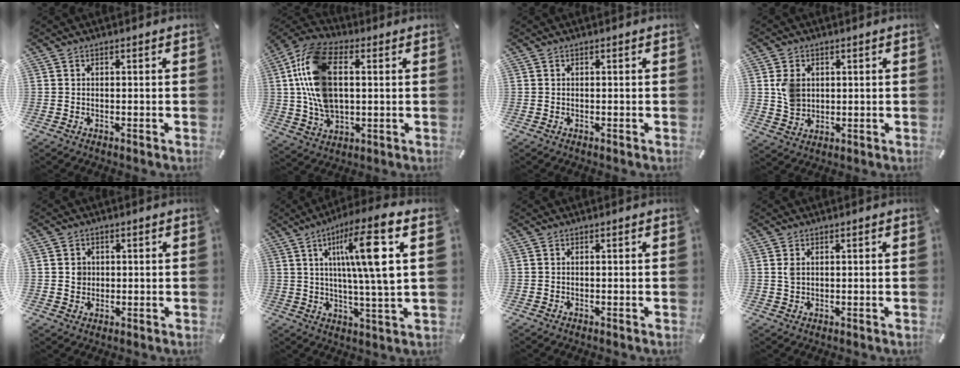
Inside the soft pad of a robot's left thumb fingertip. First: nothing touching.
{"total": 16.2, "force": [2.1, 10.7, 12.0], "torque": [-0.284, 0.005, 0.037]}
{"total": 0.0}
{"total": 6.3, "force": [1.3, 5.4, 3.0], "torque": [-0.056, 0.005, 0.024]}
{"total": 2.9, "force": [0.5, 2.9, 0.3], "torque": [0.007, 0.000, 0.004]}
{"total": 16.0, "force": [5.5, 1.9, 15.0], "torque": [-0.245, -0.015, 0.074]}
{"total": 0.0}
{"total": 1.7, "force": [0.7, 1.2, 0.9], "torque": [-0.020, 0.004, 0.012]}